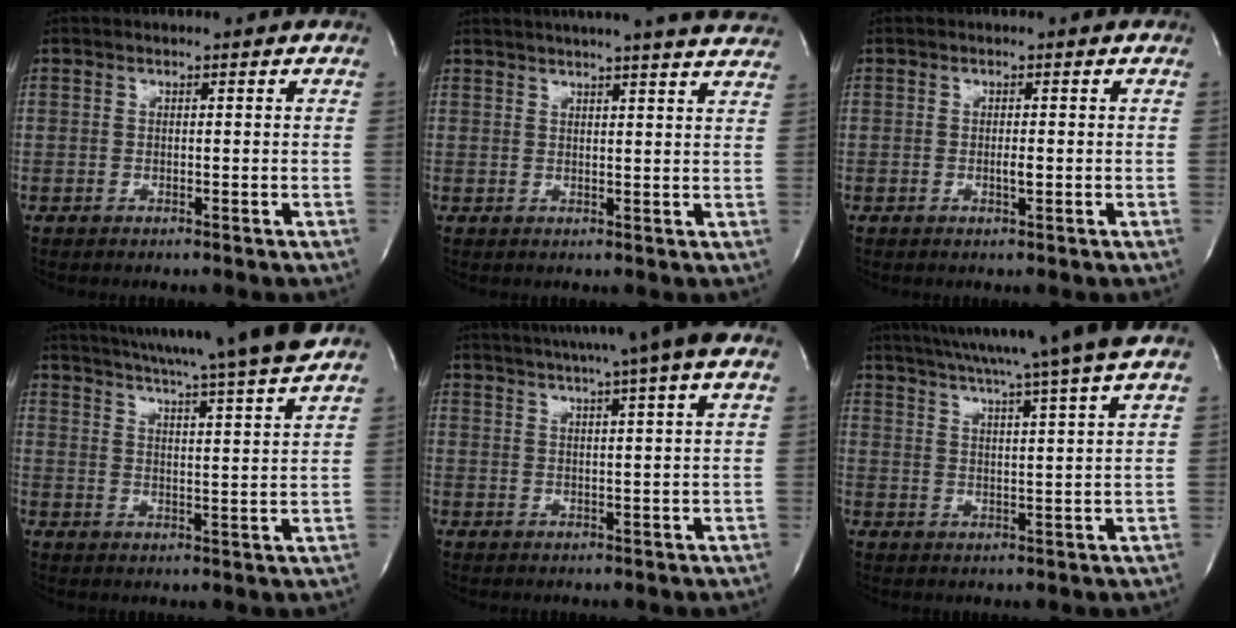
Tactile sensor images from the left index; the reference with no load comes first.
{"total": 19.1, "force": [17.3, 0.2, 8.1], "torque": [-0.130, -0.006, 0.209]}
{"total": 1.1, "force": [-0.3, 0.2, 1.0], "torque": [-0.019, -0.002, -0.005]}
{"total": 19.7, "force": [17.4, -1.6, 9.2], "torque": [-0.159, -0.035, 0.239]}
{"total": 14.9, "force": [11.5, -1.0, 9.5], "torque": [-0.161, 0.014, 0.148]}
{"total": 17.2, "force": [14.3, -2.0, 9.4], "torque": [-0.165, -0.014, 0.199]}